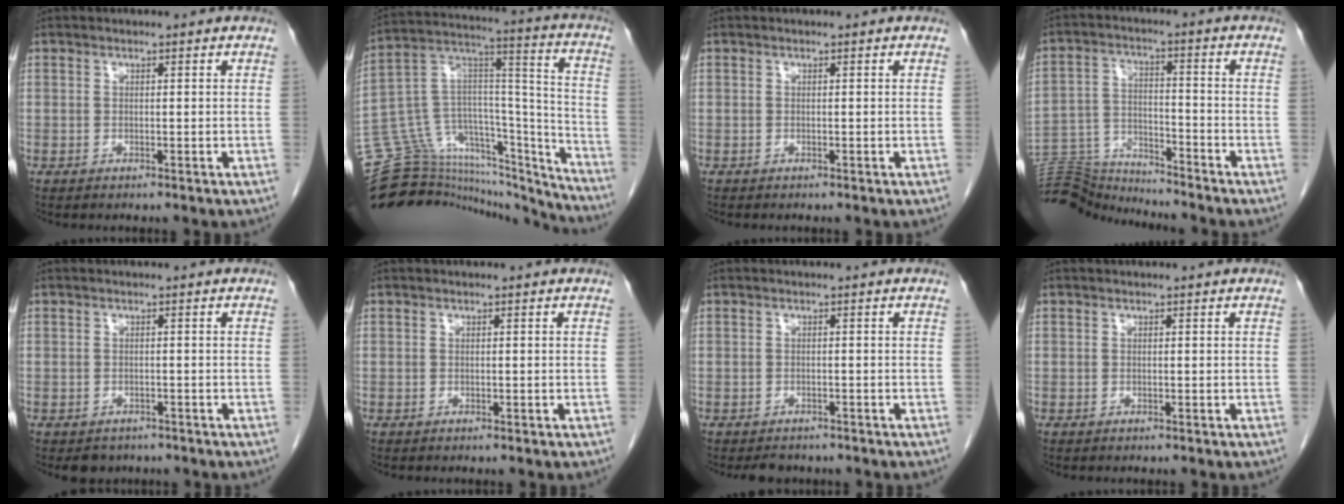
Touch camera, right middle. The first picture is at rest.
{"total": 32.6, "force": [-29.8, 8.9, 9.8], "torque": [-0.148, 0.044, -0.431]}
{"total": 0.0}
{"total": 10.3, "force": [-10.2, 0.0, -0.5], "torque": [0.002, 0.029, -0.187]}
{"total": 2.8, "force": [-2.1, 1.7, 0.5], "torque": [-0.008, 0.003, -0.025]}
{"total": 0.0}
{"total": 2.5, "force": [-2.2, 1.2, 0.3], "torque": [-0.008, 0.000, -0.030]}
{"total": 0.0}